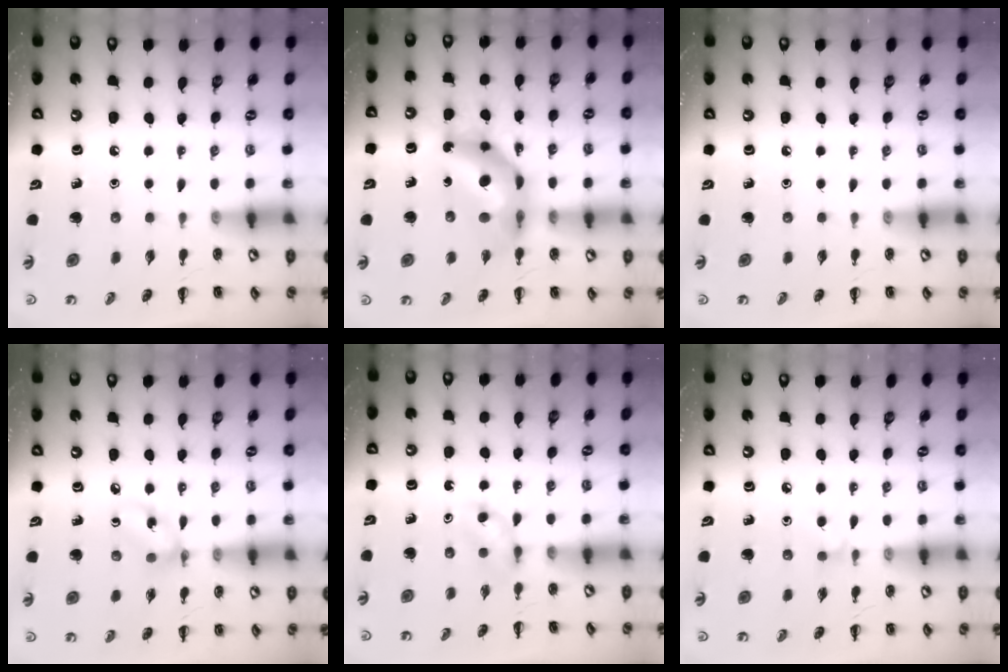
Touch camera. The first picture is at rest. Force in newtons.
{"total": 11.2, "press": 10.6, "slide": 3.4}
{"total": 0.0}
{"total": 5.5, "press": 5.5, "slide": 0.6}
{"total": 3.0, "press": 2.7, "slide": 1.1}
{"total": 4.8, "press": 4.5, "slide": 1.5}